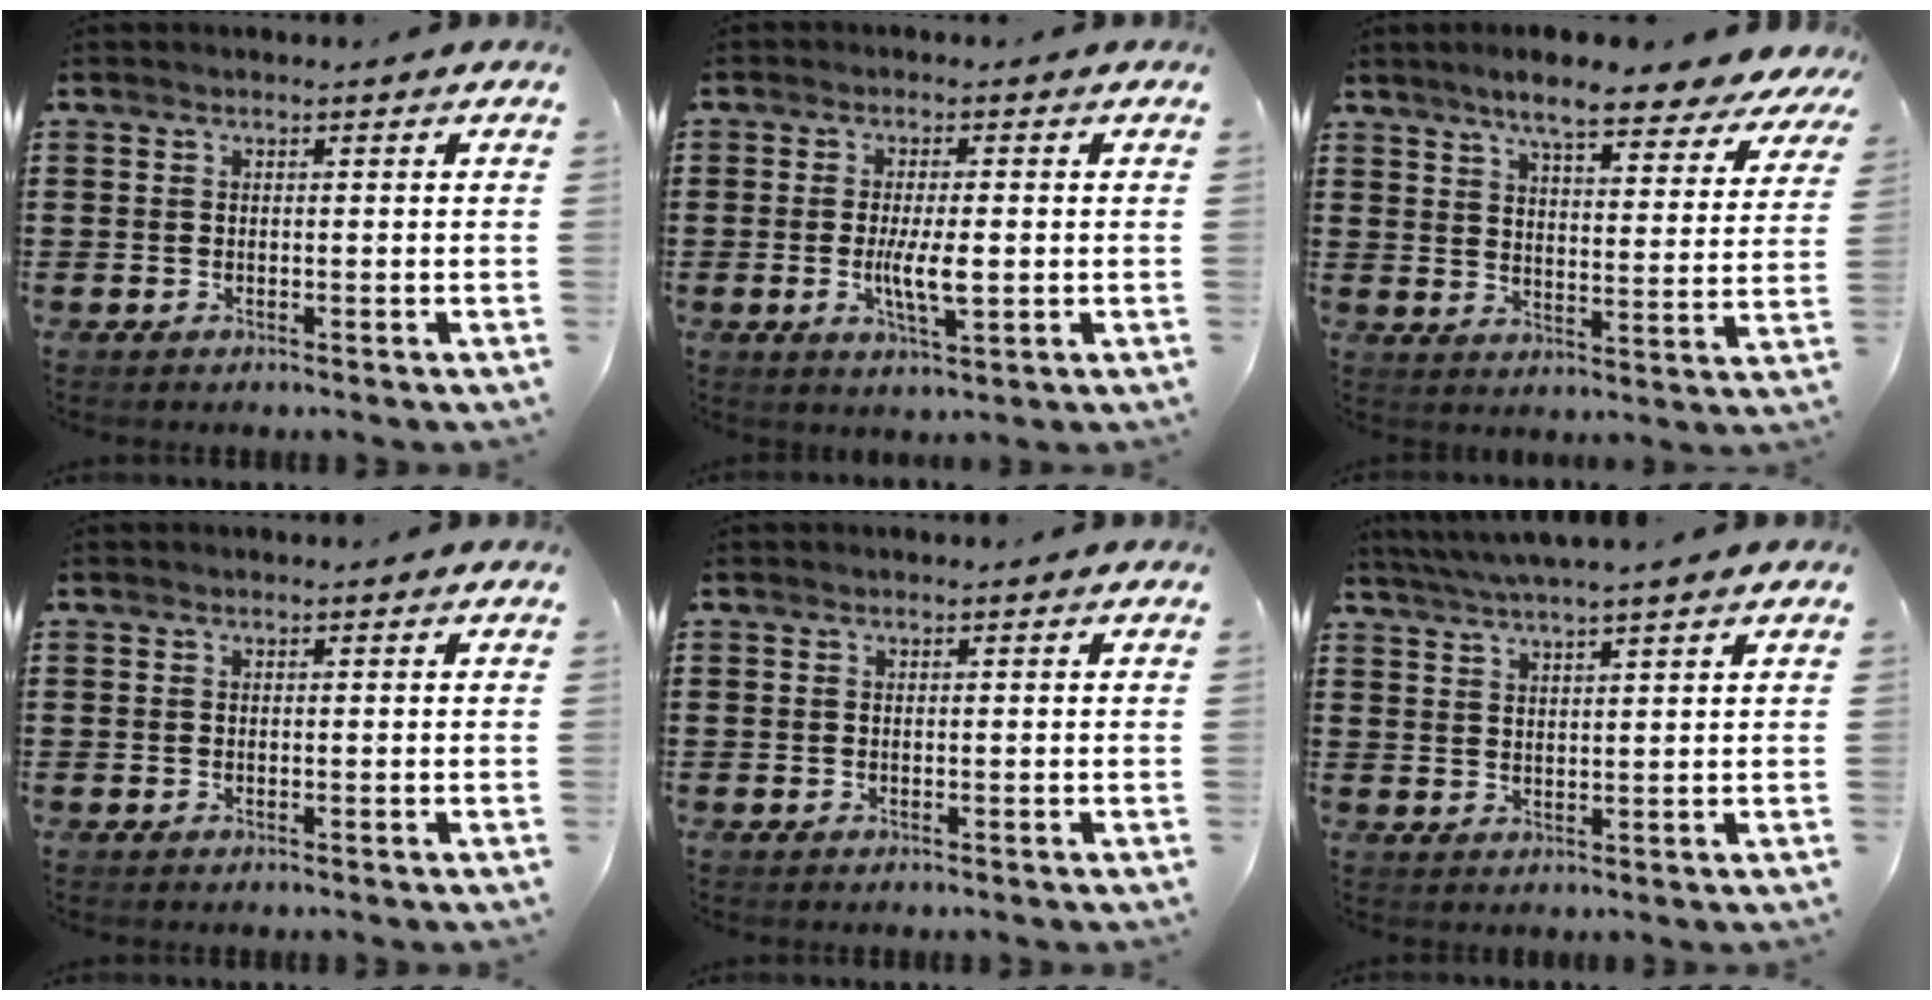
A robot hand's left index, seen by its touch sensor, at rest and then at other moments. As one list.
[{"total": 6.0, "force": [-0.6, 1.5, 5.8], "torque": [-0.113, -0.005, -0.014]}, {"total": 7.5, "force": [6.5, 0.7, 3.6], "torque": [-0.079, -0.033, 0.110]}, {"total": 0.0}, {"total": 0.0}, {"total": 3.5, "force": [3.1, -0.6, 1.5], "torque": [-0.038, -0.008, 0.056]}]